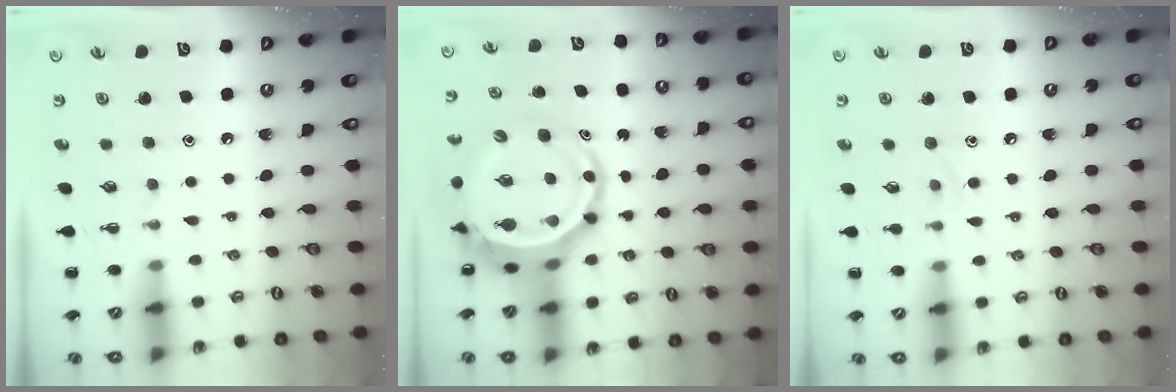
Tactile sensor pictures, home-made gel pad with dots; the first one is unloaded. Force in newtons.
{"total": 7.7, "press": 7.3, "slide": 2.3}
{"total": 5.6, "press": 5.2, "slide": 2.0}